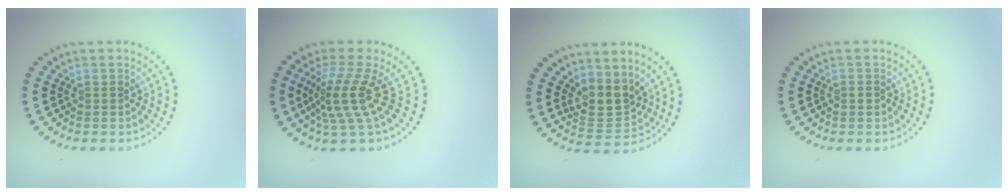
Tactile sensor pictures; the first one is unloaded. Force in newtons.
{"total": 4.2, "press": 2.8, "slide": 3.1}
{"total": 3.4, "press": 2.8, "slide": 2.0}
{"total": 1.0, "press": 1.0, "slide": 0.2}